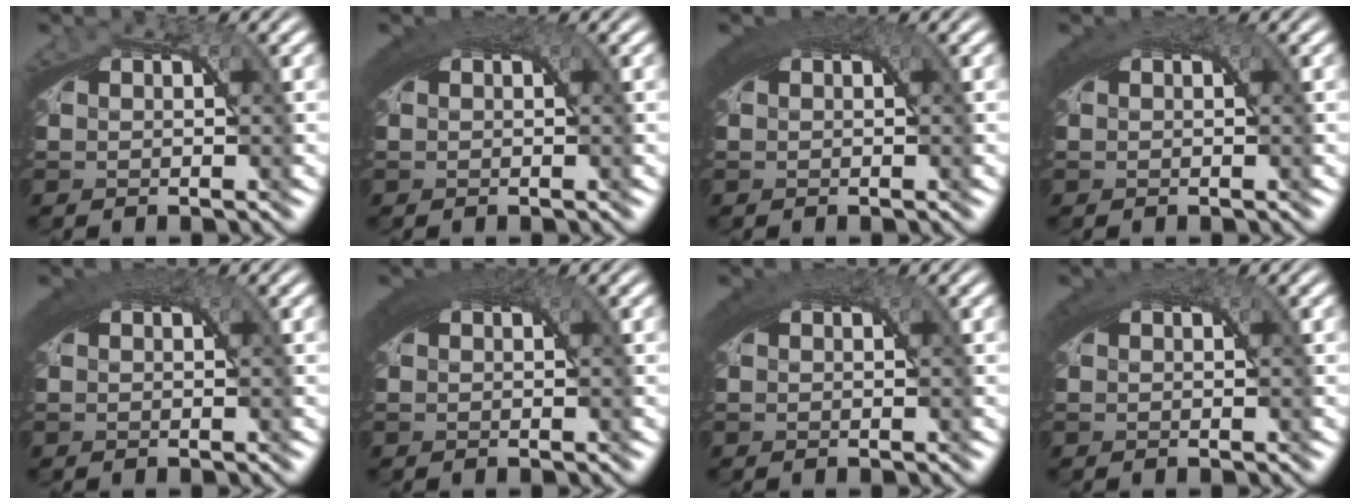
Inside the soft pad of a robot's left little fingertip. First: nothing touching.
{"total": 3.7, "force": [1.7, 1.2, 3.0], "torque": [-0.043, 0.013, 0.022]}
{"total": 4.3, "force": [1.9, 1.5, 3.5], "torque": [-0.048, 0.015, 0.023]}
{"total": 3.3, "force": [1.5, 1.1, 2.7], "torque": [-0.041, 0.012, 0.019]}
{"total": 3.9, "force": [1.8, 1.3, 3.2], "torque": [-0.045, 0.014, 0.023]}
{"total": 4.5, "force": [1.9, 1.5, 3.8], "torque": [-0.051, 0.016, 0.025]}
{"total": 3.5, "force": [1.6, 1.2, 2.9], "torque": [-0.042, 0.013, 0.022]}
{"total": 2.9, "force": [1.5, 1.0, 2.3], "torque": [-0.036, 0.012, 0.019]}